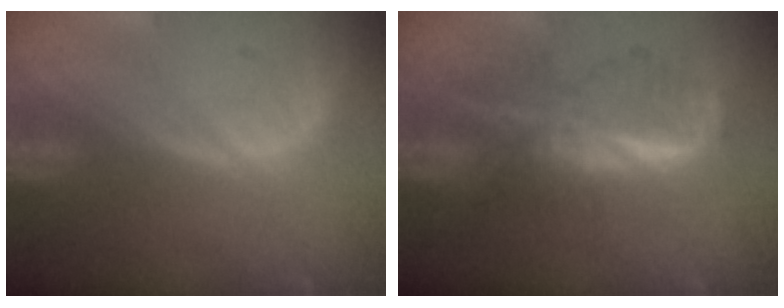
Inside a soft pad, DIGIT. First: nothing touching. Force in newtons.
{"total": 7.1, "press": 7.1, "slide": 0.2}